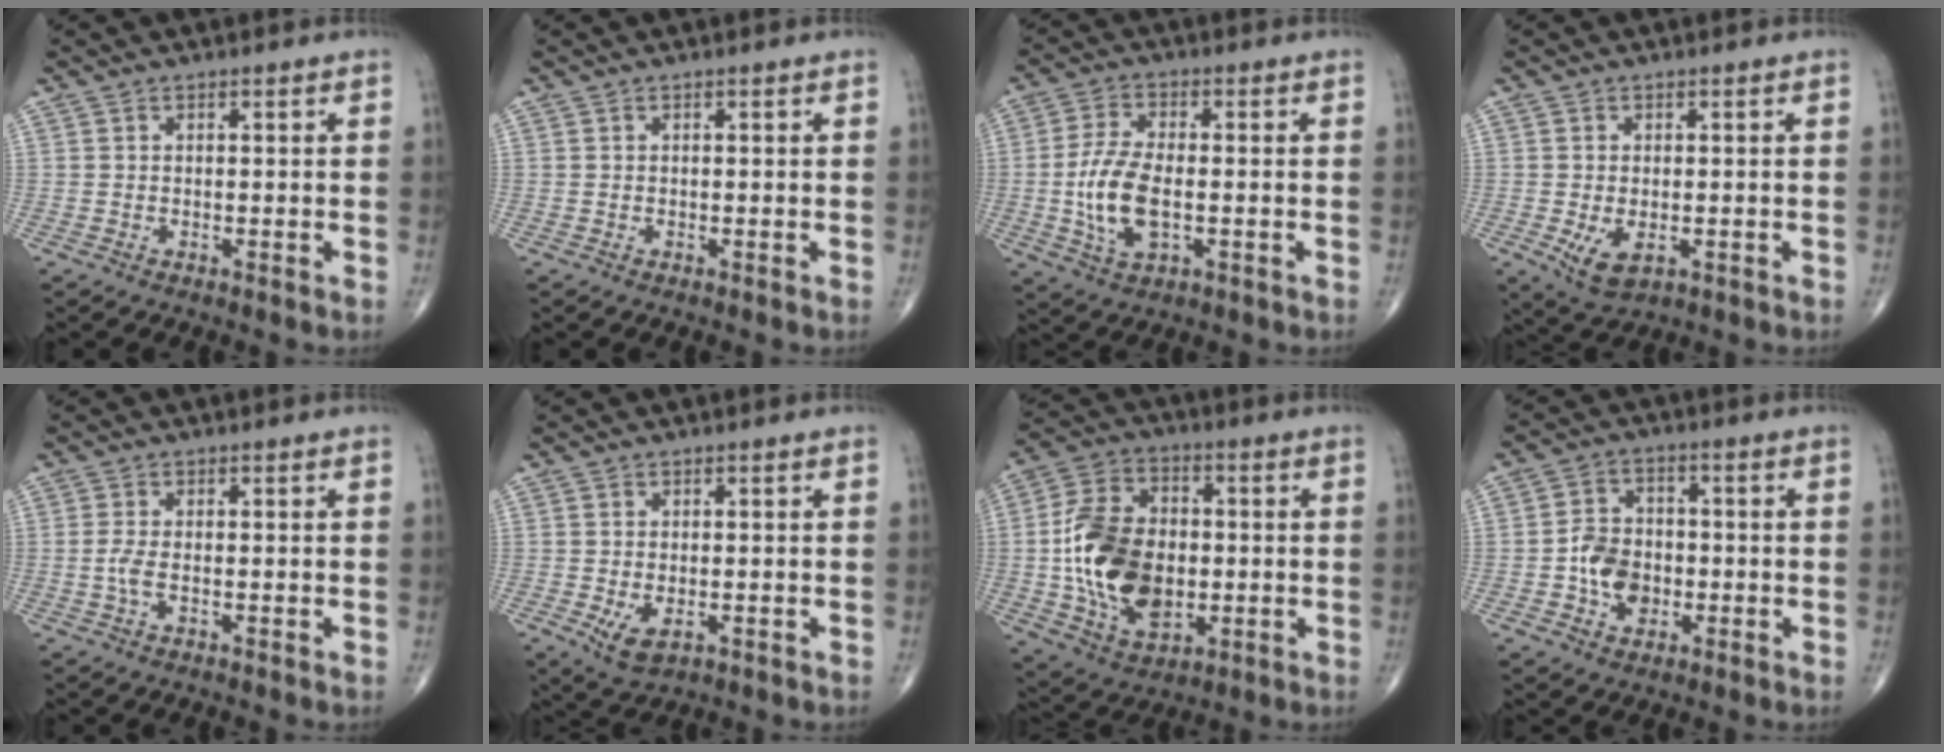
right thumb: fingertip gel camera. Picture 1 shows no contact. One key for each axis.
{"total": 0.0}
{"total": 10.3, "fx": -1.5, "fy": 5.0, "fz": 8.9, "tx": -0.182, "ty": 0.003, "tz": -0.028}
{"total": 5.3, "fx": -1.4, "fy": 2.9, "fz": 4.2, "tx": -0.075, "ty": -0.011, "tz": -0.014}
{"total": 2.2, "fx": -0.4, "fy": 0.8, "fz": 2.0, "tx": -0.053, "ty": -0.004, "tz": -0.010}
{"total": 4.6, "fx": -1.2, "fy": 2.5, "fz": 3.6, "tx": -0.065, "ty": -0.010, "tz": -0.012}
{"total": 18.8, "fx": -1.3, "fy": 12.2, "fz": 14.2, "tx": -0.242, "ty": 0.008, "tz": -0.013}
{"total": 7.6, "fx": -1.7, "fy": 5.8, "fz": 4.6, "tx": -0.056, "ty": 0.016, "tz": -0.033}